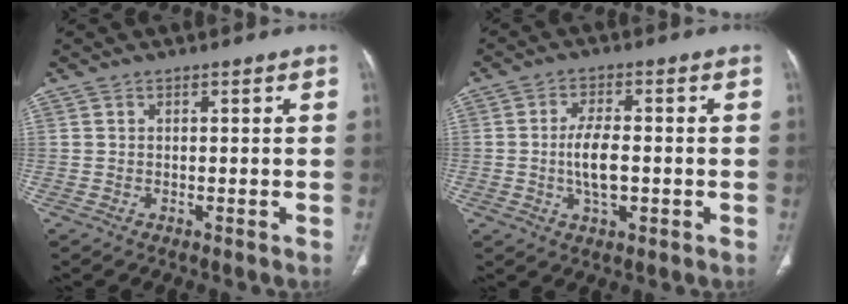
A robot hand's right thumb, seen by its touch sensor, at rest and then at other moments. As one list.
[{"total": 6.7, "force": [-0.8, 3.1, 5.9], "torque": [-0.112, 0.002, -0.014]}]